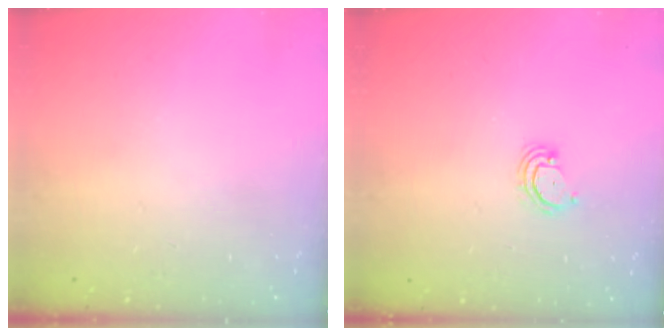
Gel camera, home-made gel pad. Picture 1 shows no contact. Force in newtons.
{"total": 3.1, "press": 3.1, "slide": 0.5}